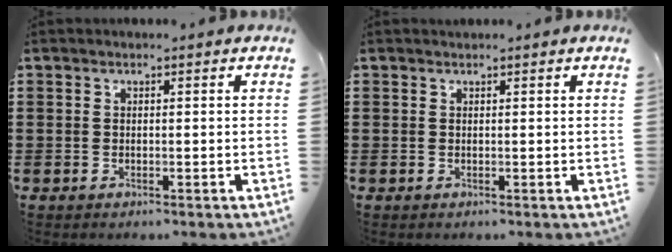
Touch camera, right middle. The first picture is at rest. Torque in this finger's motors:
{"motor_torque": [-0.23, -0.11, 0.08, -0.01]}